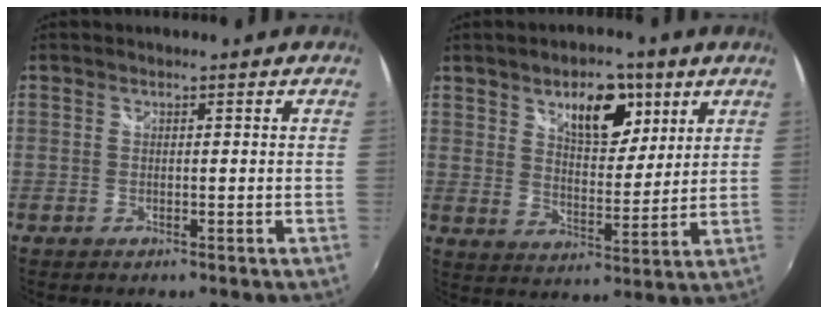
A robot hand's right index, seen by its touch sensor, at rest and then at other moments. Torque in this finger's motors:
{"motor_torque": [0.25, 0.21, 0.17, 0.08]}